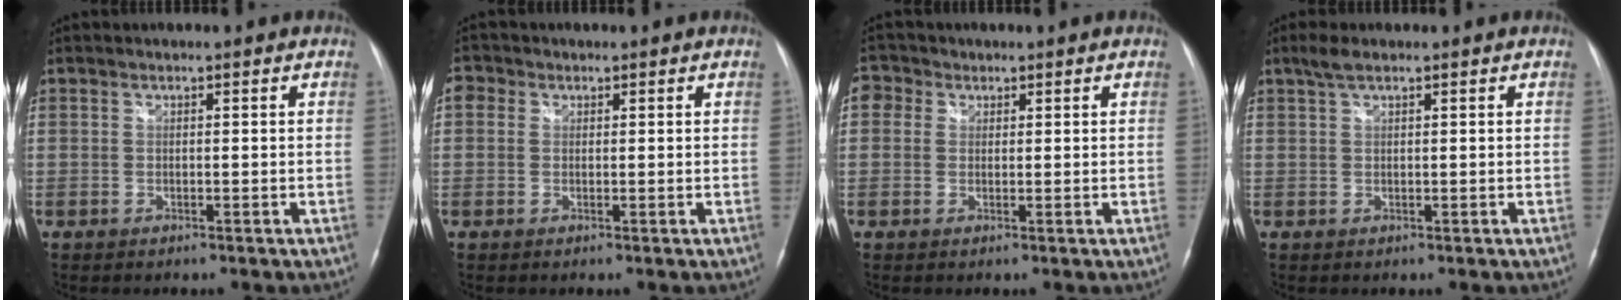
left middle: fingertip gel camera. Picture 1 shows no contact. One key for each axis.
{"total": 2.1, "fx": 0.7, "fy": 1.9, "fz": 0.8, "tx": -0.014, "ty": 0.012, "tz": 0.011}
{"total": 2.8, "fx": 1.1, "fy": 2.5, "fz": 0.8, "tx": -0.014, "ty": 0.012, "tz": 0.016}
{"total": 2.2, "fx": 1.6, "fy": 0.5, "fz": 1.5, "tx": -0.036, "ty": 0.012, "tz": 0.033}